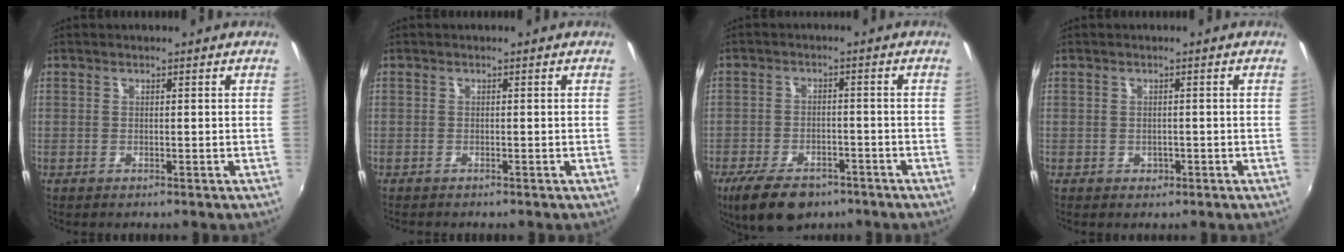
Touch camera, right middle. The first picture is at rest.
{"total": 0.7, "force": [-0.7, 0.2, 0.2], "torque": [-0.006, -0.004, -0.013]}
{"total": 10.9, "force": [-7.6, 5.2, 5.8], "torque": [-0.138, -0.023, -0.126]}
{"total": 1.3, "force": [-0.5, 1.2, 0.4], "torque": [-0.006, -0.002, -0.003]}